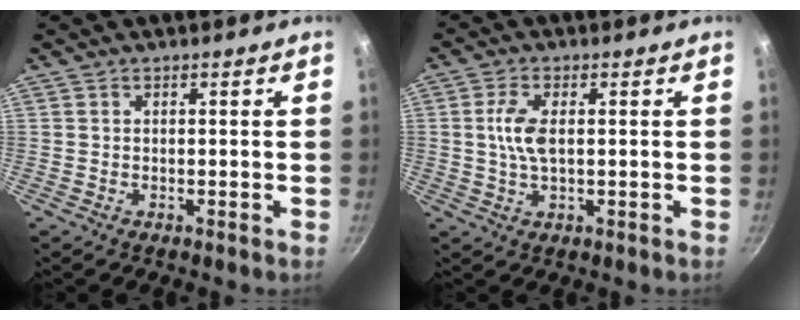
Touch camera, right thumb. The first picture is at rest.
{"total": 5.4, "force": [0.6, 2.5, 4.8], "torque": [-0.102, 0.003, 0.010]}